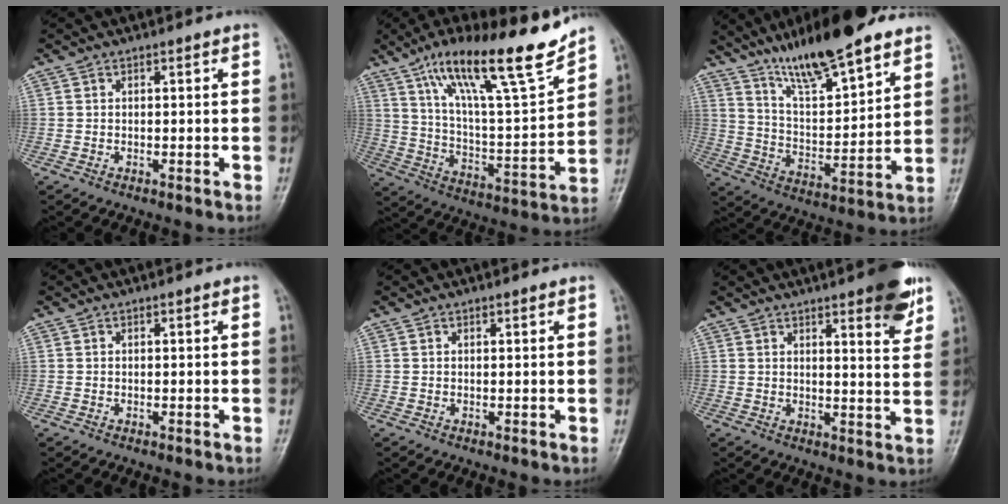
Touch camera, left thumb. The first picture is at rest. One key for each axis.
{"total": 22.5, "fx": 15.3, "fy": 4.3, "fz": 15.9, "tx": -0.239, "ty": -0.060, "tz": 0.260}
{"total": 19.2, "fx": 14.1, "fy": 4.6, "fz": 12.1, "tx": -0.170, "ty": -0.065, "tz": 0.241}
{"total": 0.0}
{"total": 0.5, "fx": 0.4, "fy": 0.2, "fz": 0.3, "tx": -0.006, "ty": -0.003, "tz": 0.005}
{"total": 8.8, "fx": 5.5, "fy": 1.9, "fz": 6.6, "tx": -0.068, "ty": -0.029, "tz": 0.068}